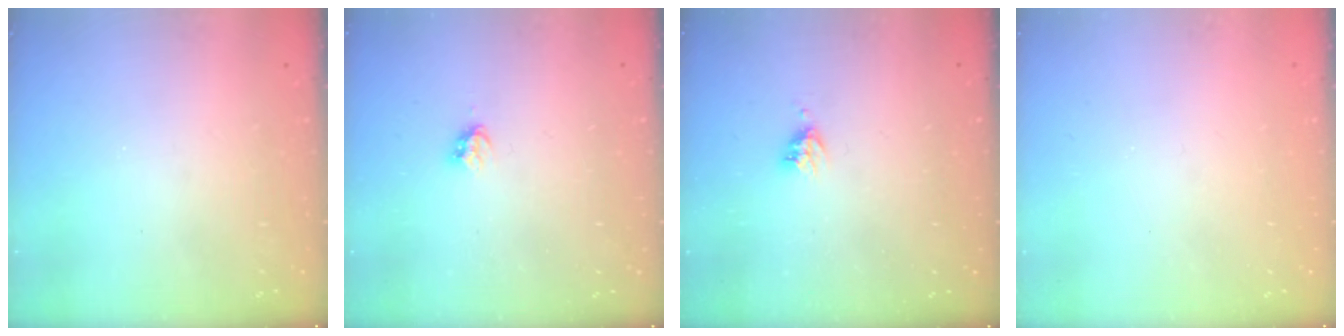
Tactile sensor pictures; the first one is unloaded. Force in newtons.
{"total": 3.1, "press": 3.0, "slide": 0.5}
{"total": 4.3, "press": 4.2, "slide": 0.5}
{"total": 0.0}